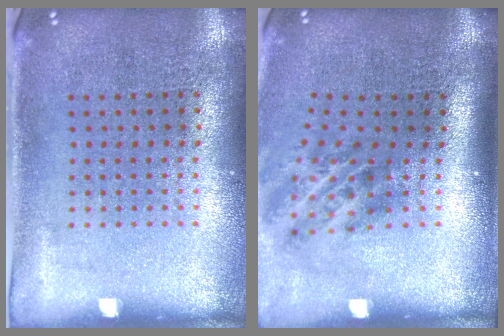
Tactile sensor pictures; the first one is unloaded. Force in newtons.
{"total": 2.0, "press": 1.3, "slide": 1.5}